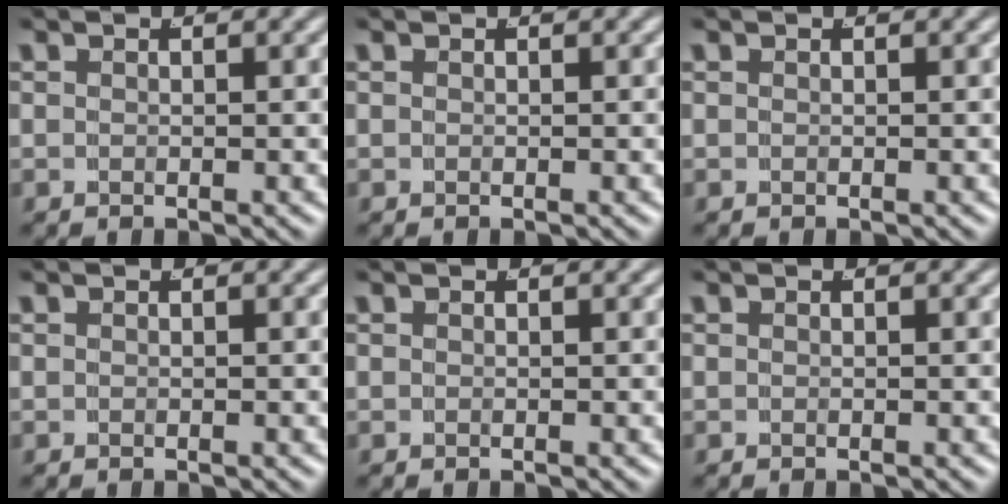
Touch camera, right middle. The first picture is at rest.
{"total": 0.0}
{"total": 0.0}
{"total": 0.0}
{"total": 0.0}
{"total": 0.0}